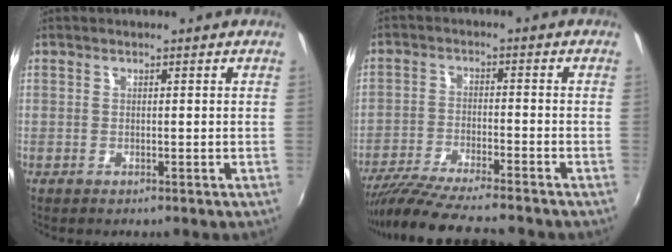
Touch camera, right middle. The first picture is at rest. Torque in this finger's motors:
{"motor_torque": [0.94, -1.20, 0.32, 0.05]}